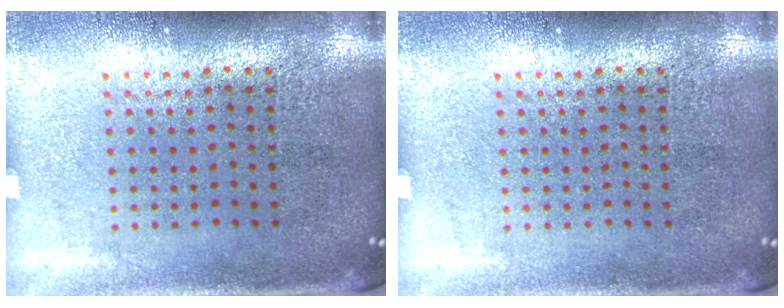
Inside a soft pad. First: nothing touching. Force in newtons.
{"total": 0.0}